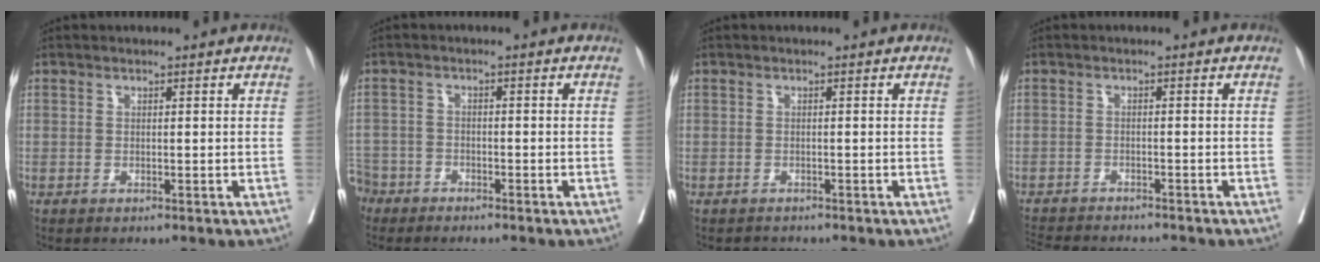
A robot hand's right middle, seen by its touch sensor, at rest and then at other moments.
{"total": 5.4, "force": [-4.6, 2.8, 0.3], "torque": [-0.006, -0.003, -0.093]}
{"total": 1.1, "force": [-1.0, 0.4, -0.2], "torque": [0.000, -0.003, -0.017]}
{"total": 10.5, "force": [-9.7, 1.7, 3.6], "torque": [-0.060, -0.009, -0.137]}